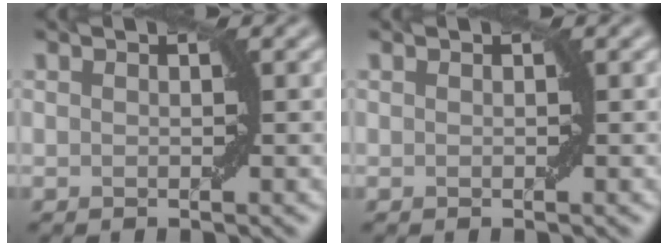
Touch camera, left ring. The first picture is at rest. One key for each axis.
{"total": 0.0}